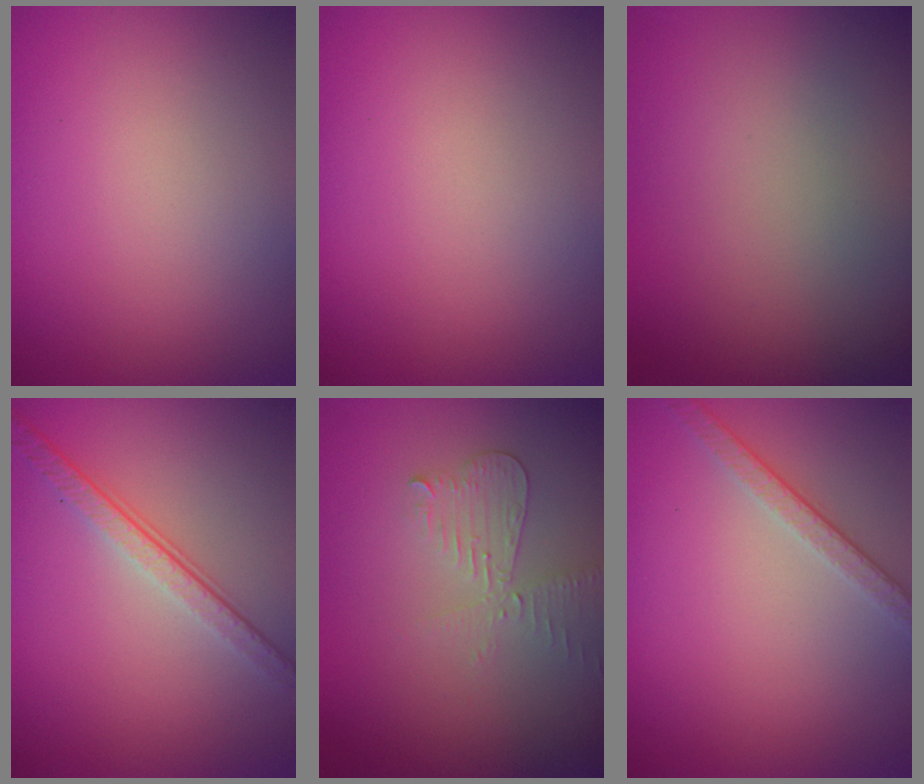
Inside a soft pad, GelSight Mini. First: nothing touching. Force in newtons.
{"total": 0.0}
{"total": 0.0}
{"total": 3.9, "press": 2.7, "slide": 2.8}
{"total": 2.6, "press": 2.5, "slide": 0.6}
{"total": 2.5, "press": 2.2, "slide": 1.2}